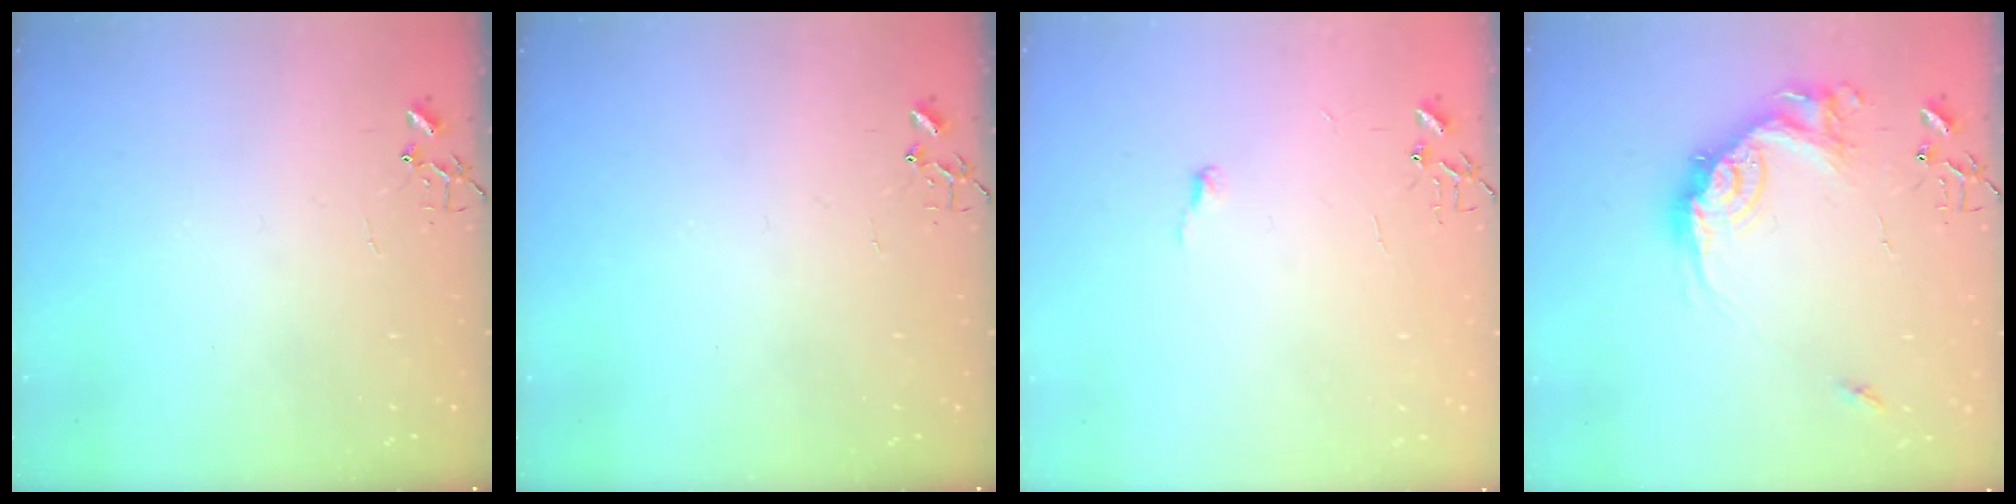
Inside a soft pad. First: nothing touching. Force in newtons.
{"total": 0.0}
{"total": 3.7, "press": 3.7, "slide": 0.3}
{"total": 16.6, "press": 16.6, "slide": 0.9}